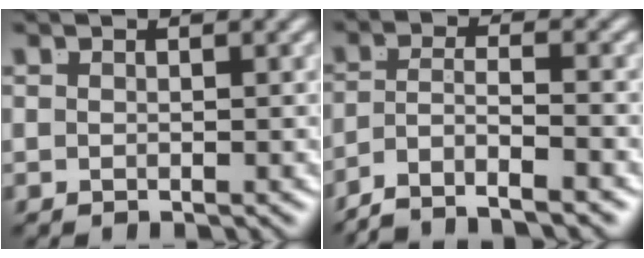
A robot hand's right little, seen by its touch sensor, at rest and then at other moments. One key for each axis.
{"total": 6.5, "fx": -4.8, "fy": 3.0, "fz": 3.1, "tx": -0.065, "ty": -0.028, "tz": -0.075}